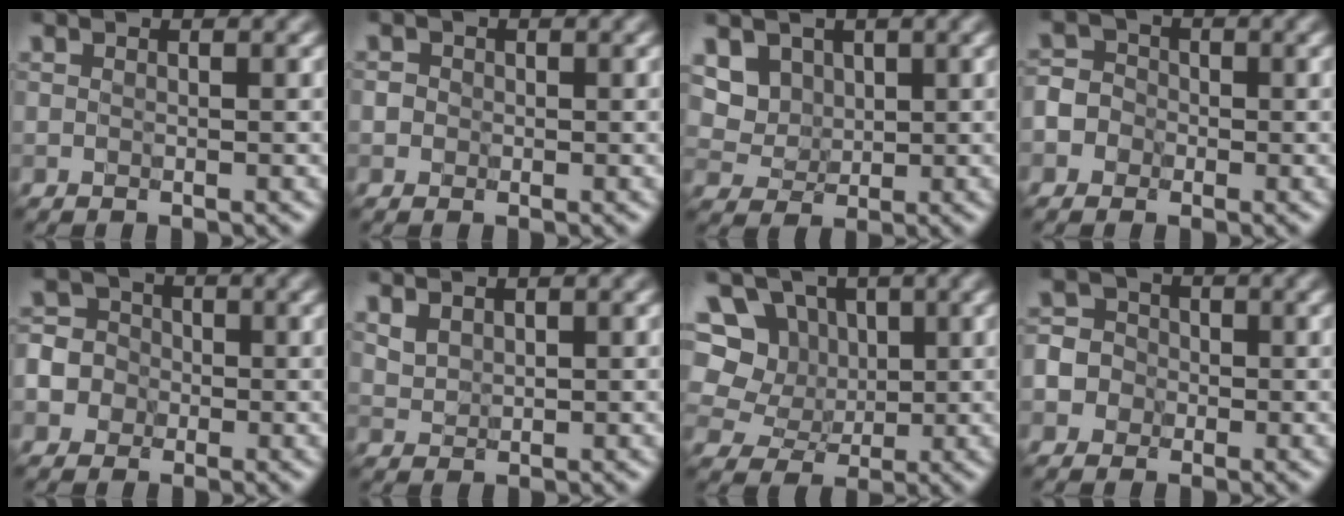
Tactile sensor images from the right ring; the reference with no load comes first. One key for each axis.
{"total": 1.4, "fx": 0.2, "fy": 1.3, "fz": 0.5, "tx": 0.002, "ty": 0.004, "tz": -0.004}
{"total": 4.6, "fx": 2.4, "fy": 3.4, "fz": 1.9, "tx": -0.051, "ty": -0.004, "tz": 0.050}
{"total": 4.4, "fx": -1.7, "fy": 3.9, "fz": 1.2, "tx": -0.001, "ty": 0.008, "tz": -0.053}
{"total": 7.2, "fx": -2.2, "fy": 6.6, "fz": 1.8, "tx": -0.042, "ty": 0.000, "tz": -0.071}
{"total": 1.5, "fx": 1.2, "fy": 0.7, "fz": 0.5, "tx": -0.016, "ty": 0.001, "tz": 0.029}
{"total": 9.2, "fx": 3.1, "fy": 7.8, "fz": 3.8, "tx": -0.071, "ty": 0.029, "tz": 0.036}
{"total": 6.0, "fx": -1.7, "fy": 5.5, "fz": 1.5, "tx": -0.023, "ty": 0.009, "tz": -0.060}